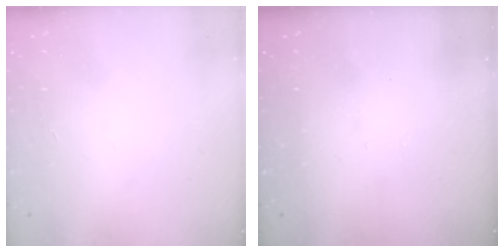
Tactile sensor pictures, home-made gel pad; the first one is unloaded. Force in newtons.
{"total": 0.0}